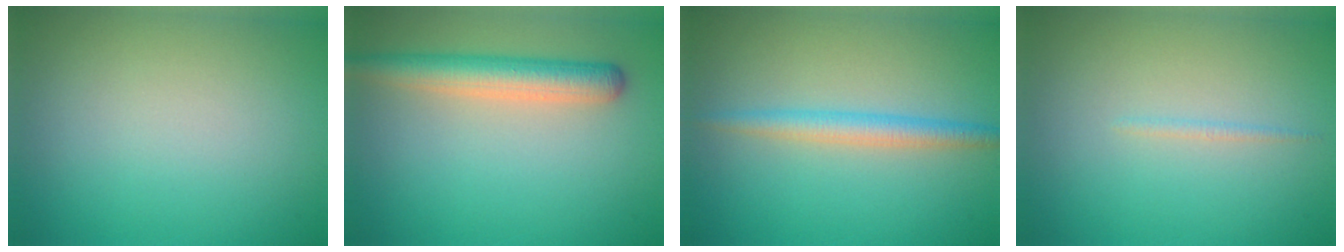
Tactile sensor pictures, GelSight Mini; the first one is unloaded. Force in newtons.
{"total": 4.2, "press": 4.2, "slide": 0.3}
{"total": 2.5, "press": 2.5, "slide": 0.1}
{"total": 0.6, "press": 0.6, "slide": 0.1}